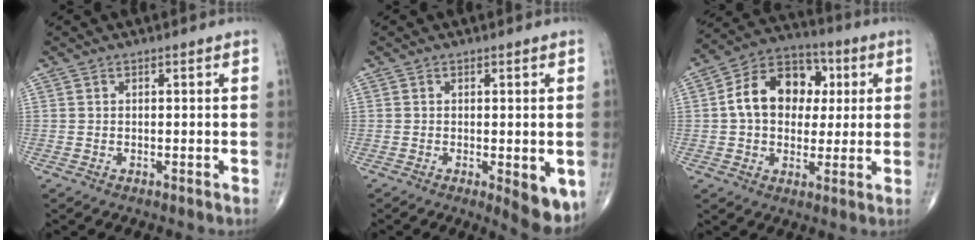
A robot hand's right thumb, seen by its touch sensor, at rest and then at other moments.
{"total": 6.8, "force": [-1.8, 2.4, 6.1], "torque": [-0.069, -0.016, -0.020]}
{"total": 14.9, "force": [2.0, 11.1, 9.8], "torque": [-0.124, 0.020, 0.024]}